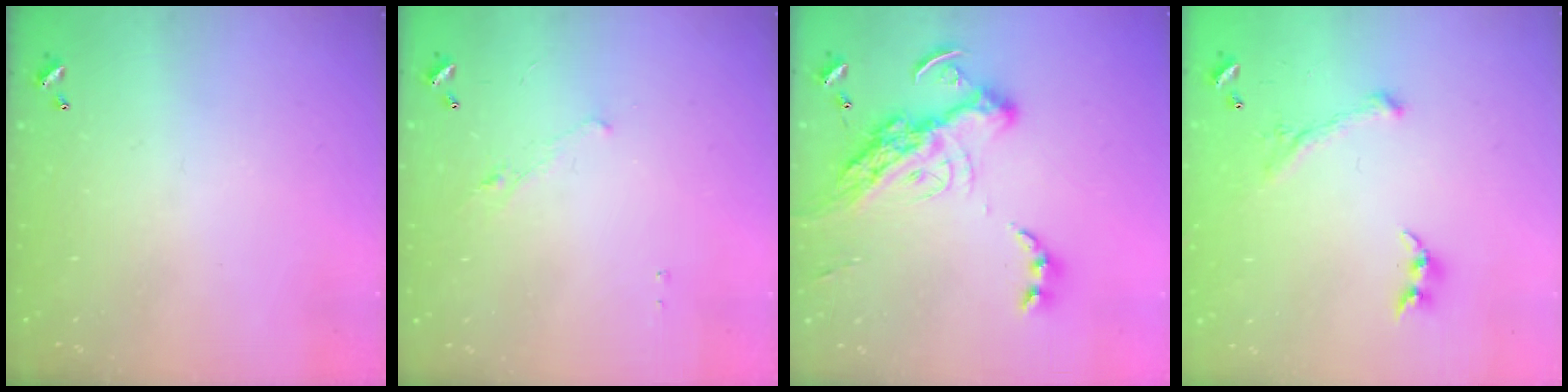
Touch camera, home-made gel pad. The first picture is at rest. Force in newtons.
{"total": 1.3, "press": 1.2, "slide": 0.6}
{"total": 21.4, "press": 21.3, "slide": 1.9}
{"total": 2.8, "press": 2.6, "slide": 0.9}